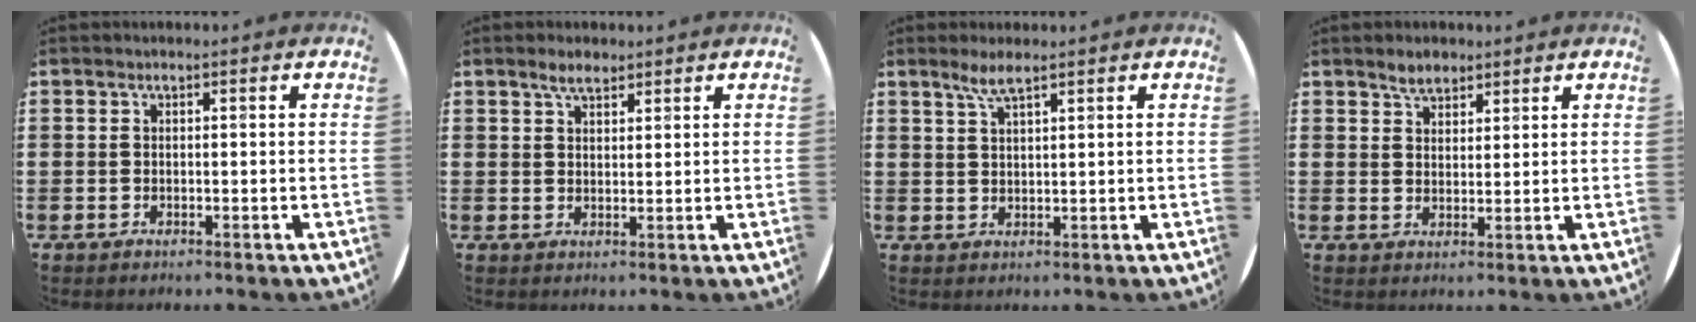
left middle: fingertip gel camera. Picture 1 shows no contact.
{"total": 2.7, "force": [2.2, 1.0, 1.3], "torque": [-0.020, 0.001, 0.038]}
{"total": 2.9, "force": [2.1, 0.2, 1.9], "torque": [-0.041, 0.004, 0.038]}
{"total": 2.8, "force": [2.4, 1.4, 0.6], "torque": [-0.007, 0.003, 0.044]}